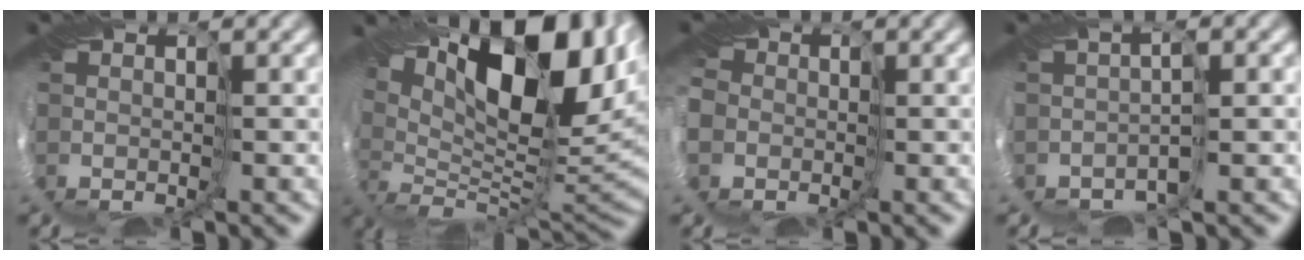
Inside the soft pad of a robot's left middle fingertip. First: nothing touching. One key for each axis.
{"total": 14.0, "fx": 6.0, "fy": 5.9, "fz": 11.2, "tx": -0.213, "ty": 0.027, "tz": 0.114}
{"total": 8.0, "fx": -0.5, "fy": 7.0, "fz": 3.9, "tx": -0.077, "ty": 0.013, "tz": -0.049}
{"total": 1.5, "fx": -1.4, "fy": -0.5, "fz": -0.2, "tx": -0.002, "ty": 0.001, "tz": -0.024}